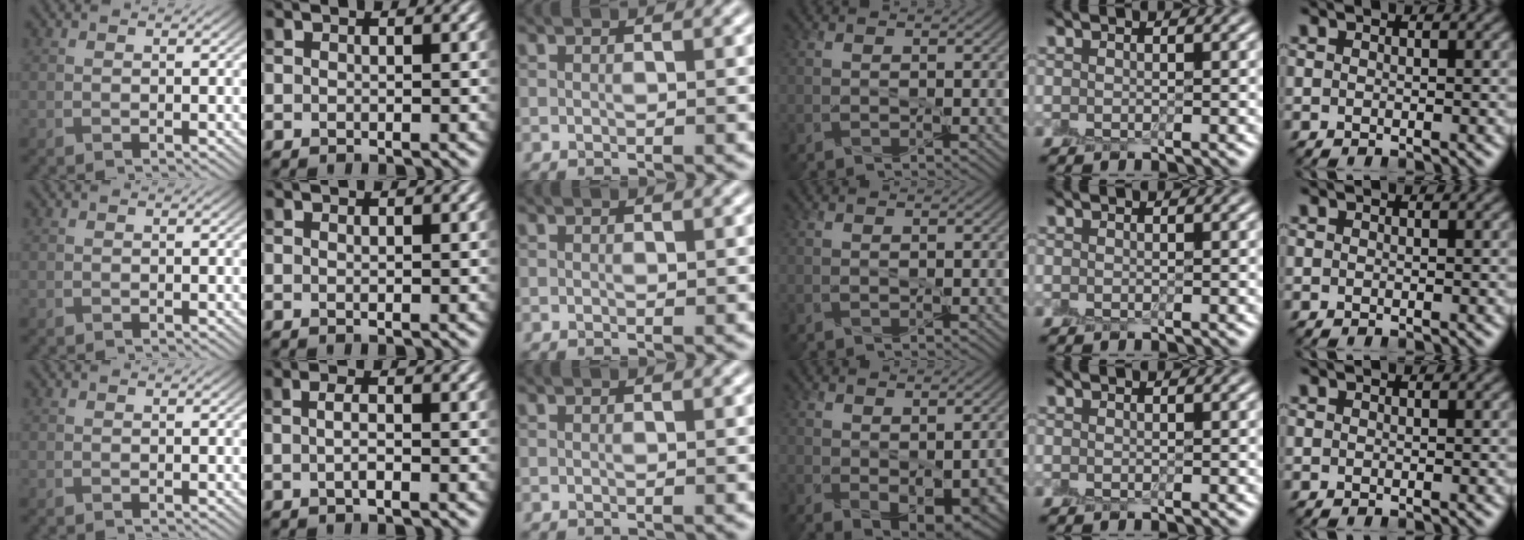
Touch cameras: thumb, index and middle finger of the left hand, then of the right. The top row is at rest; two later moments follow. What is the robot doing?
{"motion": "peel", "object": "small bumper sticker"}